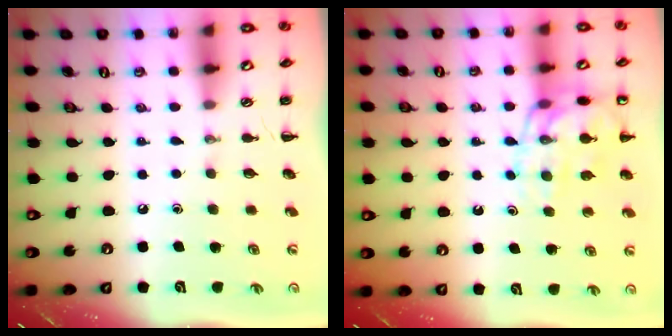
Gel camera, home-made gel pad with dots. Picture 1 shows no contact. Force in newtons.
{"total": 13.4, "press": 13.3, "slide": 2.1}